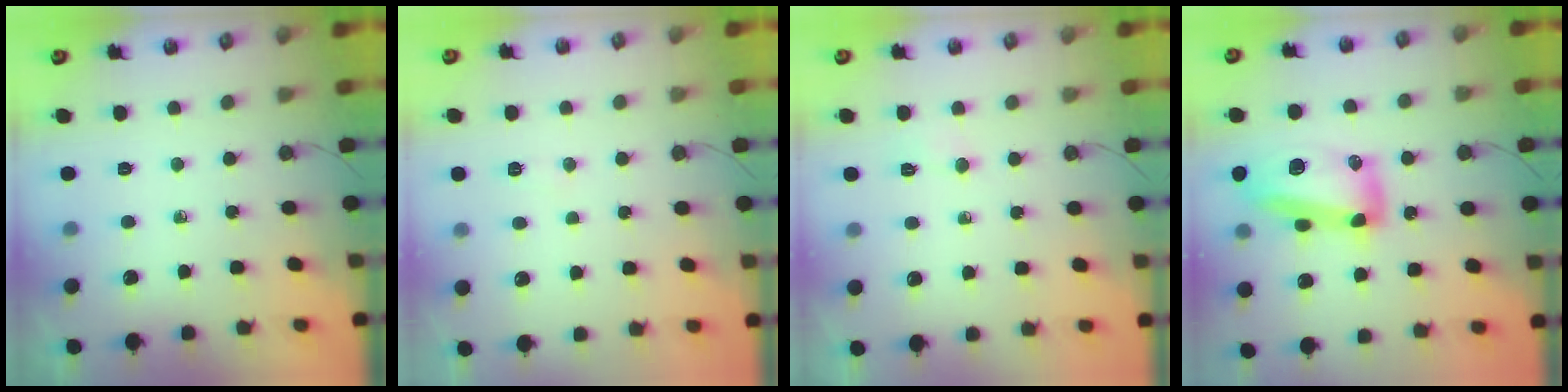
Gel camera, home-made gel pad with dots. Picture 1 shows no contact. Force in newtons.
{"total": 14.2, "press": 5.3, "slide": 13.2}
{"total": 2.9, "press": 2.9, "slide": 0.5}
{"total": 17.0, "press": 16.7, "slide": 2.9}